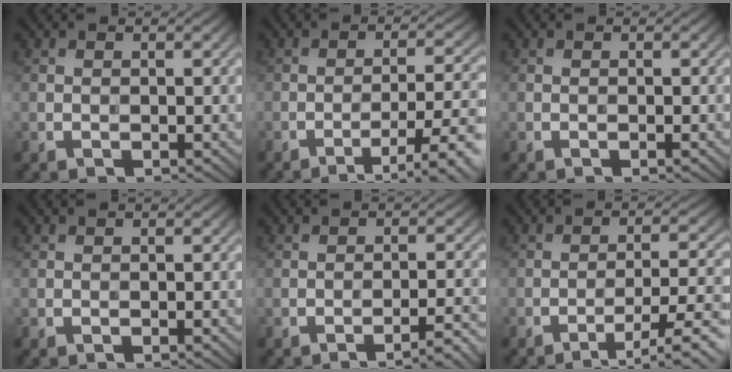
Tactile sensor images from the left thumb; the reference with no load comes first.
{"total": 7.7, "force": [-4.1, 1.8, 6.3], "torque": [-0.101, 0.001, -0.055]}
{"total": 0.6, "force": [-0.3, 0.0, 0.5], "torque": [-0.008, 0.000, -0.006]}
{"total": 0.0}
{"total": 3.4, "force": [-2.4, 0.3, 2.3], "torque": [-0.036, 0.012, -0.044]}
{"total": 7.8, "force": [-4.7, 1.6, 6.0], "torque": [-0.099, 0.009, -0.066]}